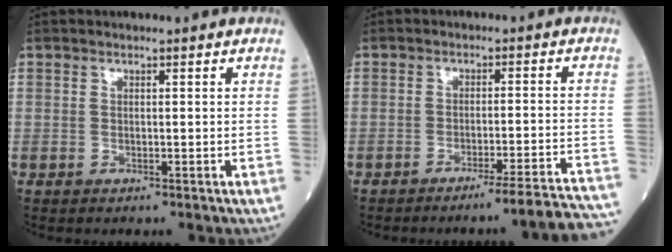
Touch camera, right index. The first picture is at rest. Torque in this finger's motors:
{"motor_torque": [-0.26, -0.11, 0.06, 0.04]}